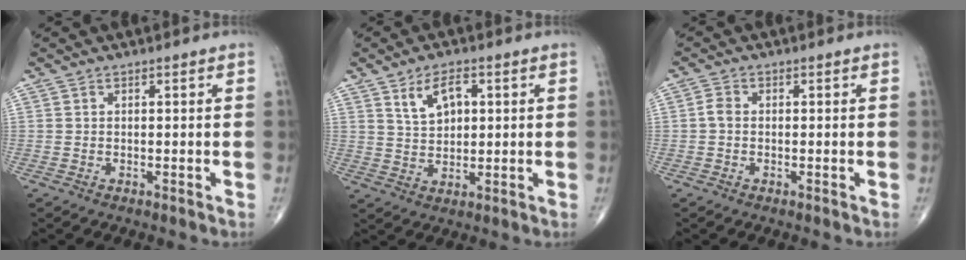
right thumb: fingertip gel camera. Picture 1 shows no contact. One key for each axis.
{"total": 6.3, "fx": 2.5, "fy": 3.6, "fz": 4.5, "tx": -0.064, "ty": -0.009, "tz": 0.050}
{"total": 1.8, "fx": -0.2, "fy": 1.3, "fz": 1.3, "tx": -0.022, "ty": 0.003, "tz": -0.010}